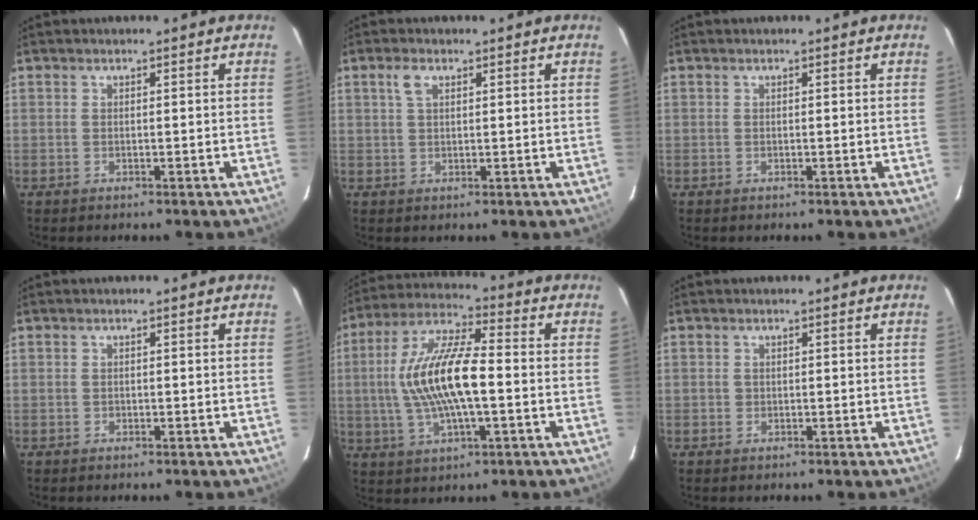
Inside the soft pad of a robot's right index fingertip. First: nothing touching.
{"total": 2.4, "force": [1.2, 1.2, 1.7], "torque": [-0.036, 0.006, 0.022]}
{"total": 0.0}
{"total": 0.0}
{"total": 14.8, "force": [-0.8, 4.4, 14.1], "torque": [-0.281, 0.010, -0.018]}
{"total": 0.6, "force": [0.0, 0.5, 0.0], "torque": [0.002, 0.001, 0.000]}